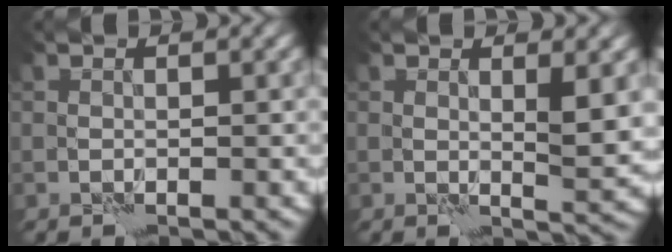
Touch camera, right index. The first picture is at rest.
{"total": 2.7, "force": [0.9, 0.4, 2.5], "torque": [-0.036, -0.009, 0.018]}